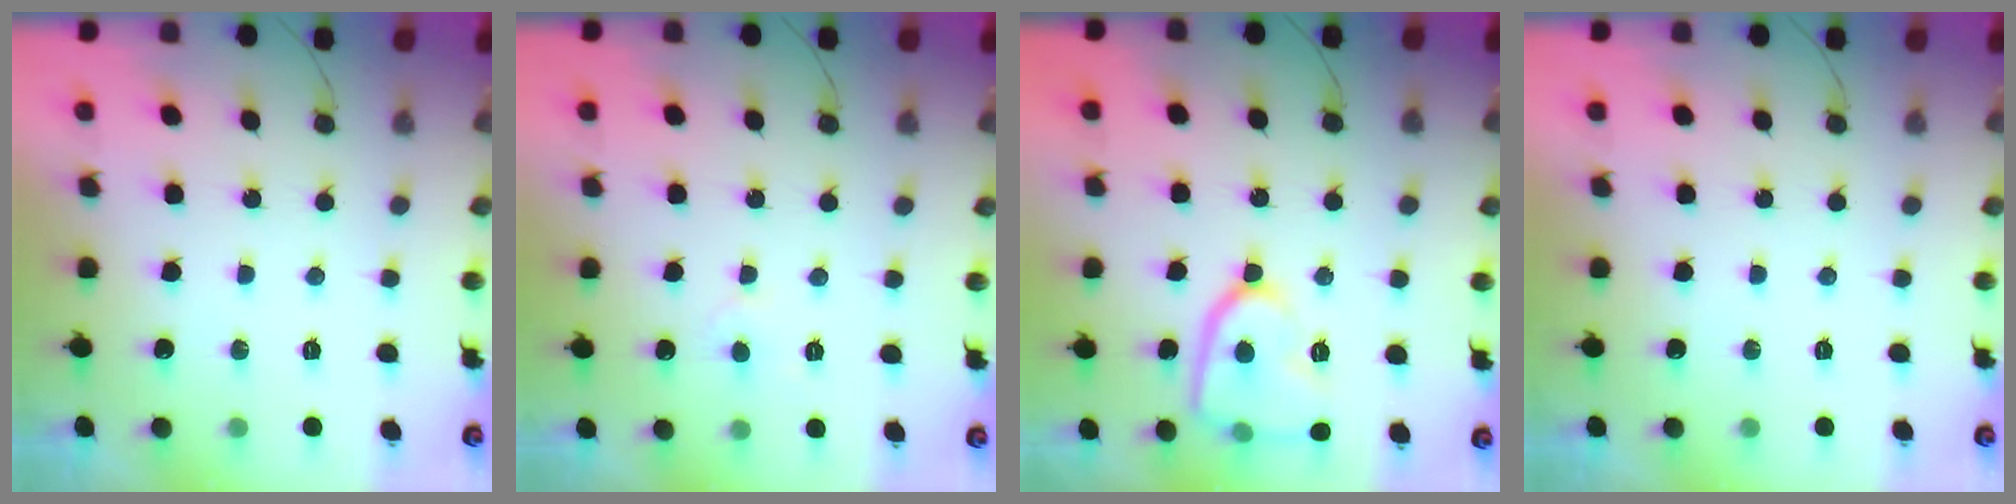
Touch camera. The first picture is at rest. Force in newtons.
{"total": 3.3, "press": 3.3, "slide": 0.3}
{"total": 12.7, "press": 12.7, "slide": 0.7}
{"total": 0.0}